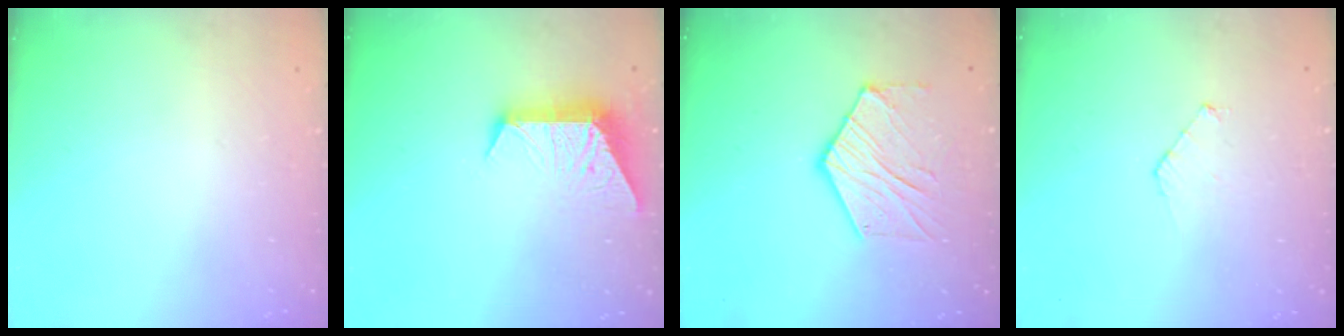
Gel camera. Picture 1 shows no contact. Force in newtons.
{"total": 9.3, "press": 9.3, "slide": 0.6}
{"total": 11.4, "press": 11.4, "slide": 0.9}
{"total": 4.0, "press": 4.0, "slide": 0.3}